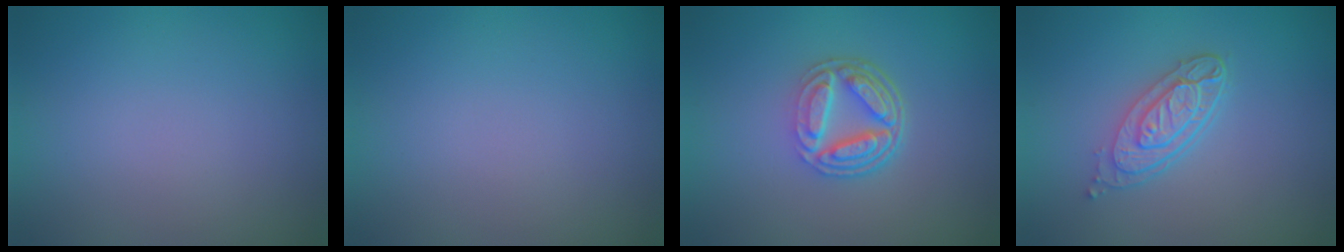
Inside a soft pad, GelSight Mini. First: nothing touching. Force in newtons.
{"total": 0.0}
{"total": 5.1, "press": 3.6, "slide": 3.6}
{"total": 4.0, "press": 3.1, "slide": 2.6}